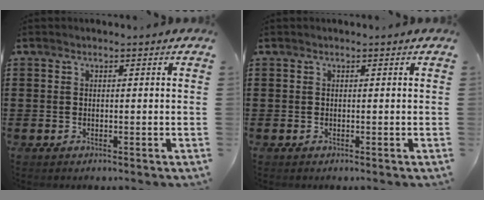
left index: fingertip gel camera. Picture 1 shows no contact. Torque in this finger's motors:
{"motor_torque": [0.00, 0.00, 0.00, 0.00]}